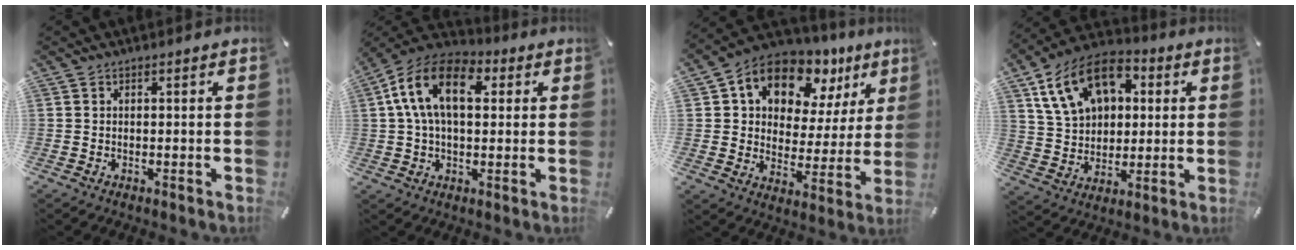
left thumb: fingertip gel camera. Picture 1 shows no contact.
{"total": 15.3, "force": [3.7, 9.4, 11.5], "torque": [-0.230, 0.011, 0.064]}
{"total": 12.9, "force": [8.8, 7.9, 5.2], "torque": [-0.097, -0.065, 0.158]}
{"total": 15.9, "force": [6.3, 11.6, 8.8], "torque": [-0.163, -0.004, 0.122]}